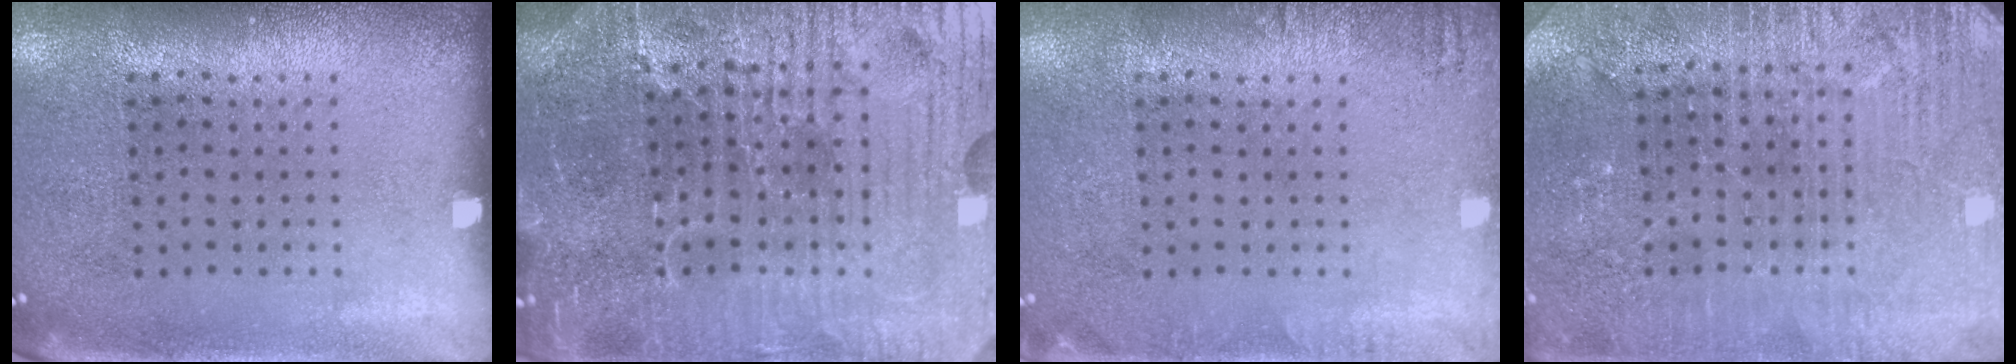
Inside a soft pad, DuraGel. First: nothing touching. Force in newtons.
{"total": 6.6, "press": 6.0, "slide": 2.8}
{"total": 1.4, "press": 1.3, "slide": 0.2}
{"total": 3.7, "press": 3.6, "slide": 0.9}